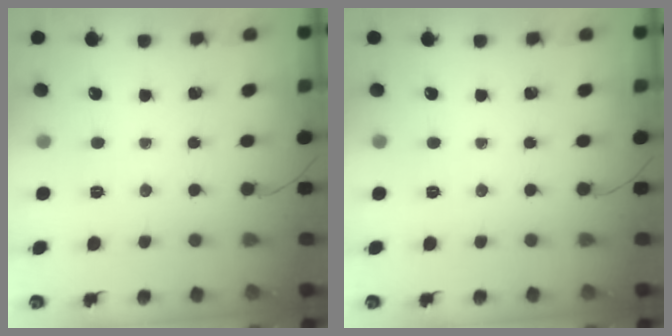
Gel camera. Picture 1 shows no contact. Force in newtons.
{"total": 0.0}